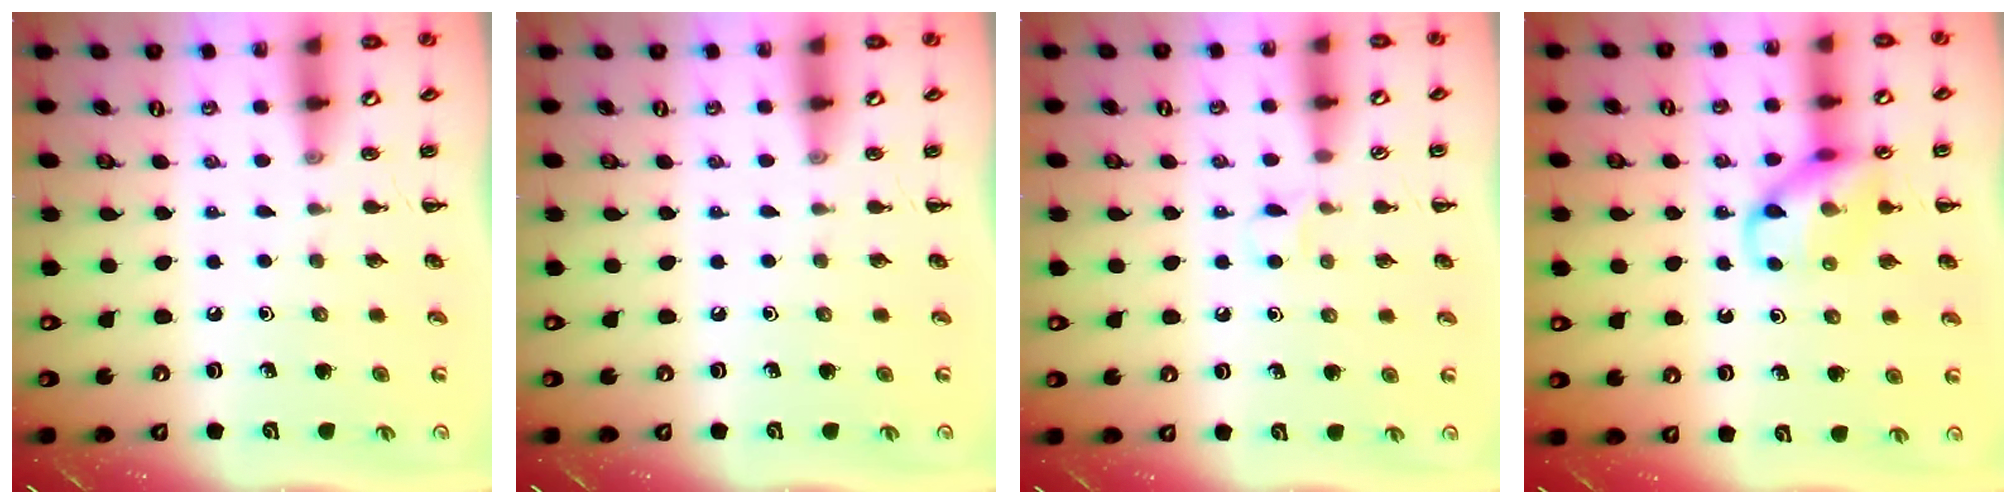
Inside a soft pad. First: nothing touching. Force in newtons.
{"total": 0.0}
{"total": 3.7, "press": 3.5, "slide": 1.2}
{"total": 12.0, "press": 11.9, "slide": 1.8}